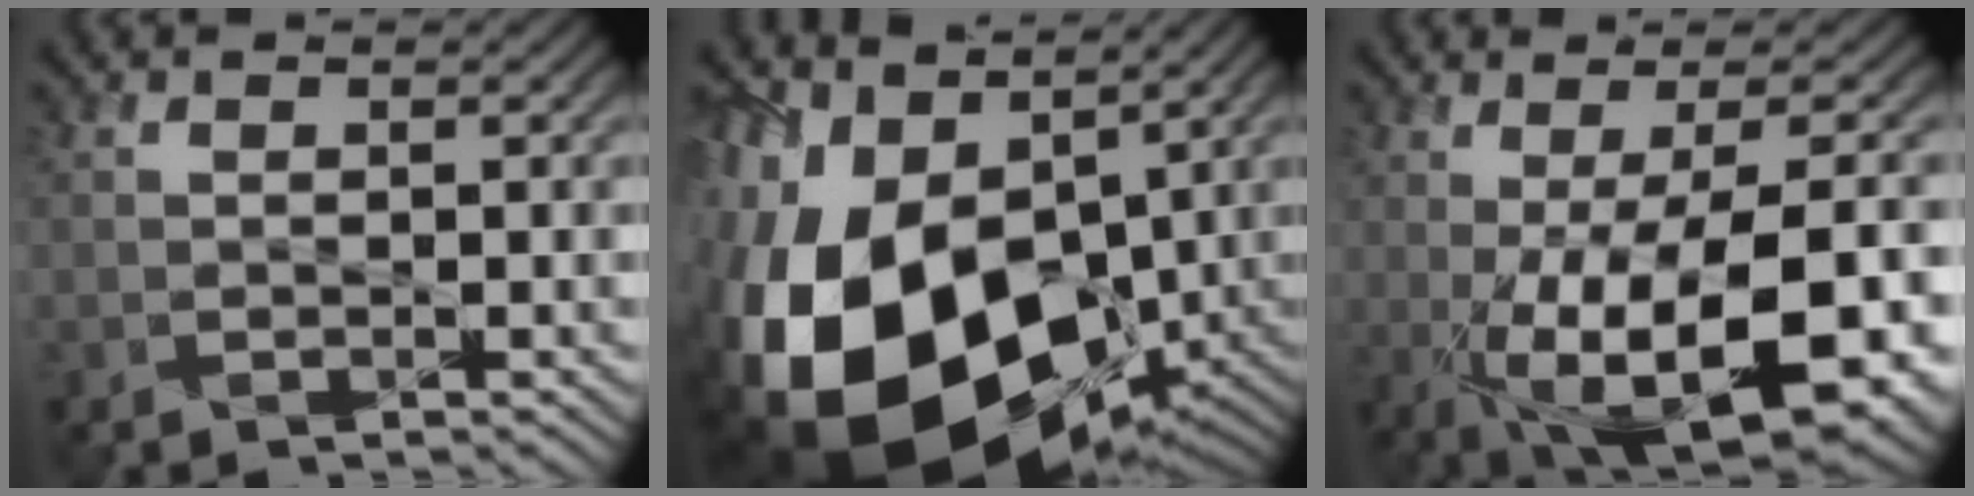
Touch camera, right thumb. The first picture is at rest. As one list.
[{"total": 21.5, "force": [-4.0, 14.5, 15.4], "torque": [-0.329, -0.052, -0.048]}, {"total": 16.3, "force": [-4.3, 5.7, 14.7], "torque": [-0.215, -0.020, -0.046]}]